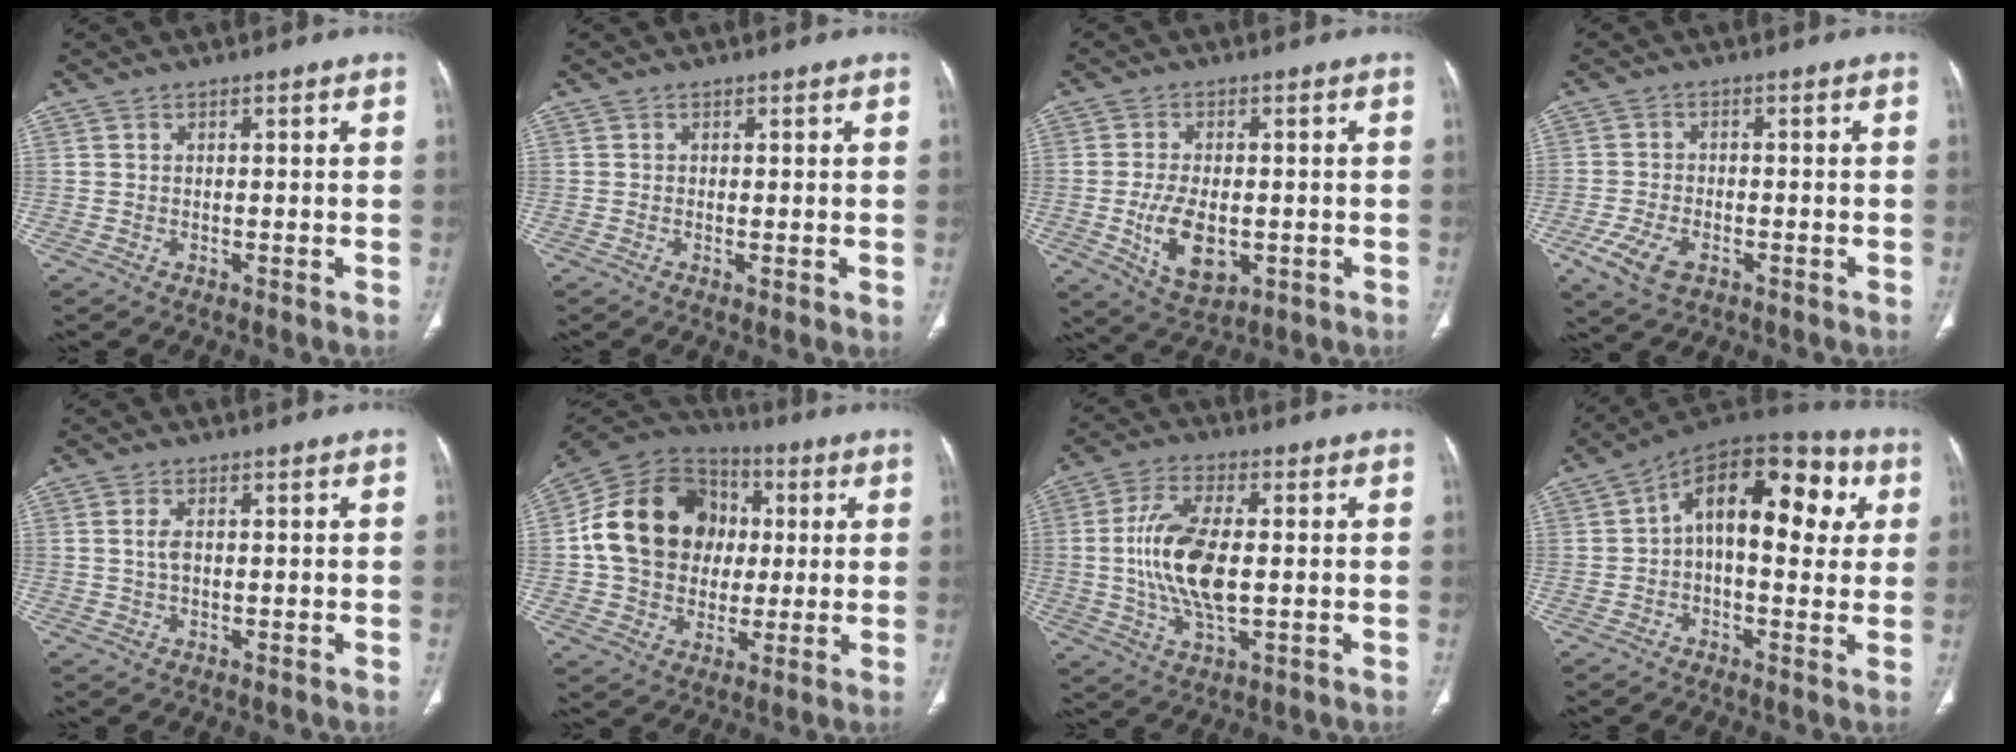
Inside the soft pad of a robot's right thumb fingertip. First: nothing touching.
{"total": 1.2, "force": [-0.1, 0.4, 1.2], "torque": [-0.024, -0.005, -0.003]}
{"total": 9.7, "force": [-2.0, 5.5, 7.7], "torque": [-0.131, -0.007, -0.020]}
{"total": 6.9, "force": [-3.2, 3.9, 4.7], "torque": [-0.100, 0.005, -0.055]}
{"total": 2.5, "force": [0.3, 1.4, 2.1], "torque": [-0.047, 0.002, 0.007]}
{"total": 20.4, "force": [2.0, 16.5, 11.8], "torque": [-0.190, 0.024, 0.035]}
{"total": 13.7, "force": [0.0, 6.1, 12.2], "torque": [-0.250, 0.001, 0.001]}
{"total": 19.6, "force": [3.7, 10.6, 16.1], "torque": [-0.195, 0.036, 0.041]}